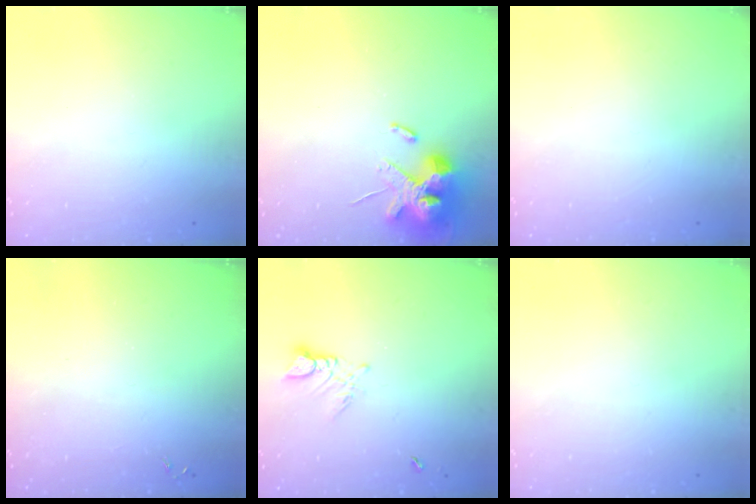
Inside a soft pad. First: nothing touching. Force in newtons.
{"total": 14.8, "press": 14.6, "slide": 2.2}
{"total": 0.0}
{"total": 0.0}
{"total": 3.0, "press": 2.9, "slide": 0.4}
{"total": 0.0}